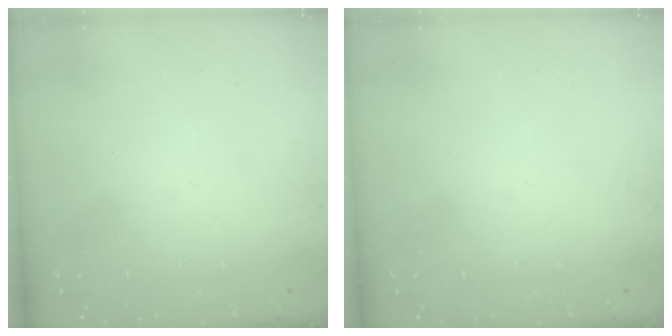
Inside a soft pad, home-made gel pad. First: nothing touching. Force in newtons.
{"total": 0.0}